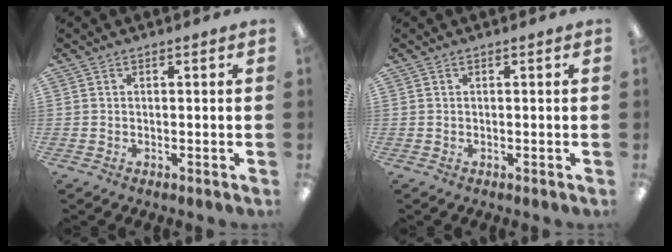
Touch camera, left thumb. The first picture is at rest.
{"total": 0.0}